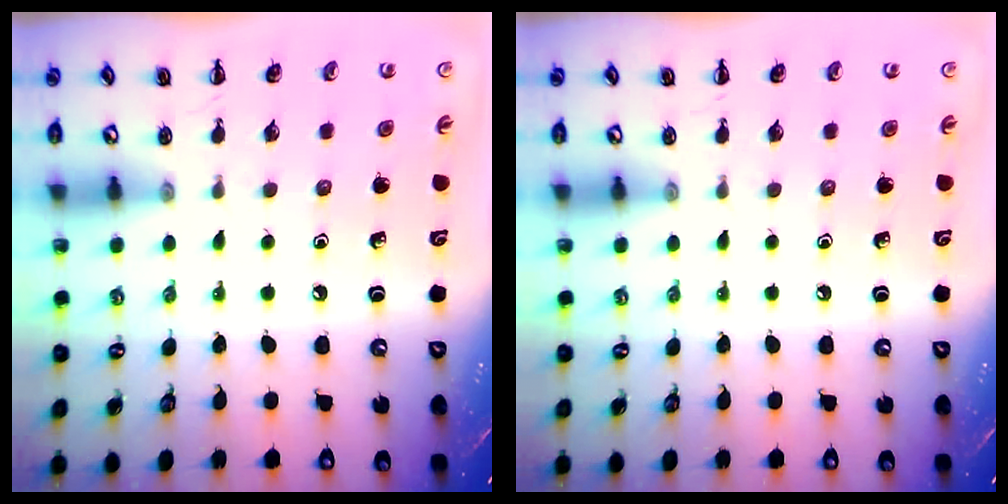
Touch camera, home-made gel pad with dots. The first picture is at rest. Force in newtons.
{"total": 0.0}